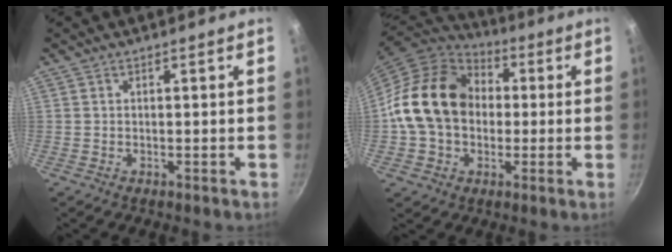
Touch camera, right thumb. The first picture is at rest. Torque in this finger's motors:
{"motor_torque": [1.35, 3.66, 1.07, -0.97, 0.20]}